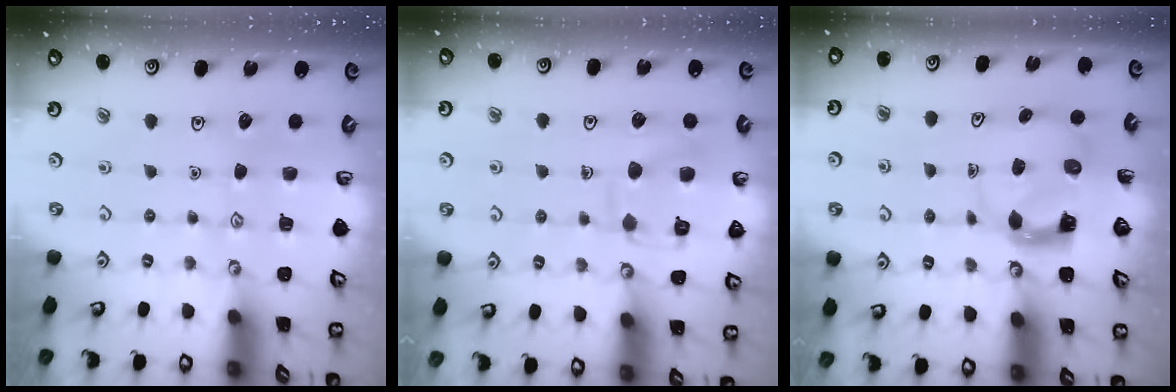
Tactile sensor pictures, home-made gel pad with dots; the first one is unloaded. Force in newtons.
{"total": 10.9, "press": 10.9, "slide": 0.5}
{"total": 3.8, "press": 3.8, "slide": 0.5}